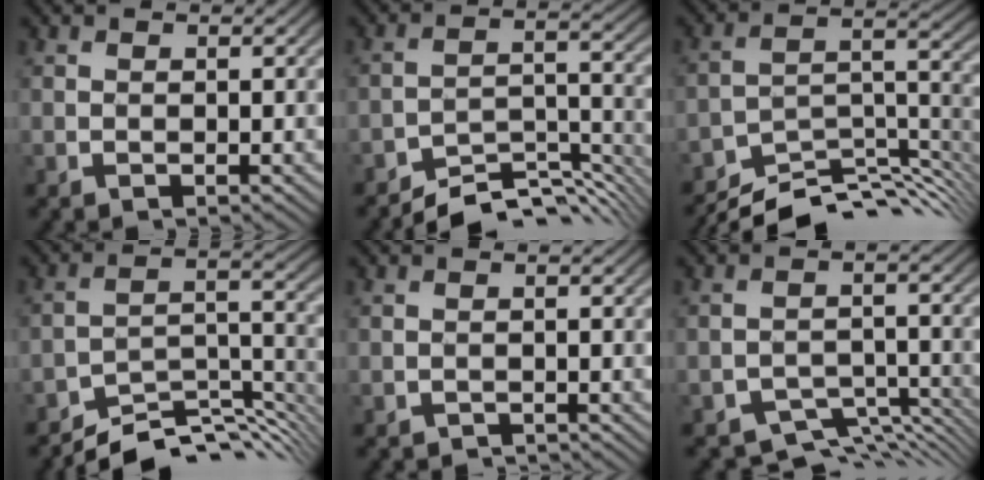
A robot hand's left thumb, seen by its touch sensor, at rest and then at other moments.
{"total": 7.9, "force": [-7.0, 2.0, 3.2], "torque": [-0.051, 0.003, -0.120]}
{"total": 11.1, "force": [-9.3, 2.9, 5.4], "torque": [-0.100, -0.001, -0.152]}
{"total": 8.8, "force": [-7.4, 2.3, 4.2], "torque": [-0.066, -0.005, -0.130]}
{"total": 1.2, "force": [-1.2, 0.1, 0.1], "torque": [0.001, -0.001, -0.024]}
{"total": 6.4, "force": [-5.4, 2.4, 2.6], "torque": [-0.039, -0.016, -0.085]}